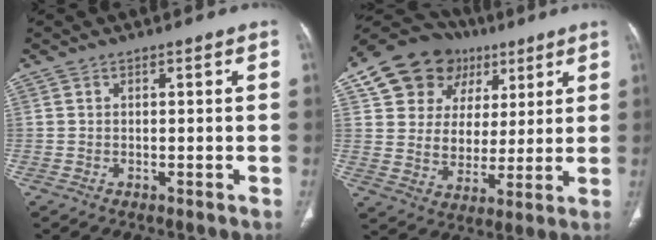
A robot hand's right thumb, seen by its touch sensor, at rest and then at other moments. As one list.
[{"total": 18.5, "force": [8.1, 14.9, 7.4], "torque": [-0.081, 0.013, 0.144]}]